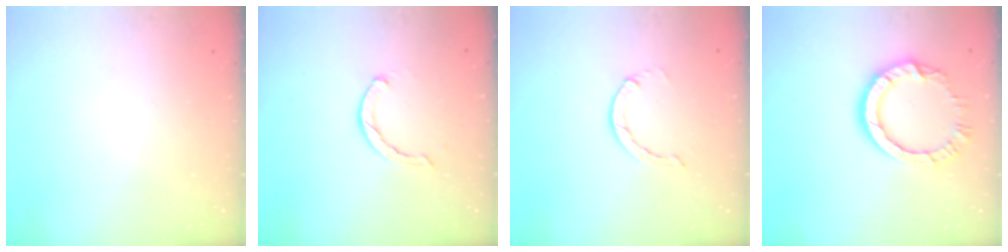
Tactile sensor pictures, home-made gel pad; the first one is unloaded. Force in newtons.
{"total": 1.5, "press": 1.5, "slide": 0.3}
{"total": 1.3, "press": 1.2, "slide": 0.3}
{"total": 10.6, "press": 10.6, "slide": 1.0}